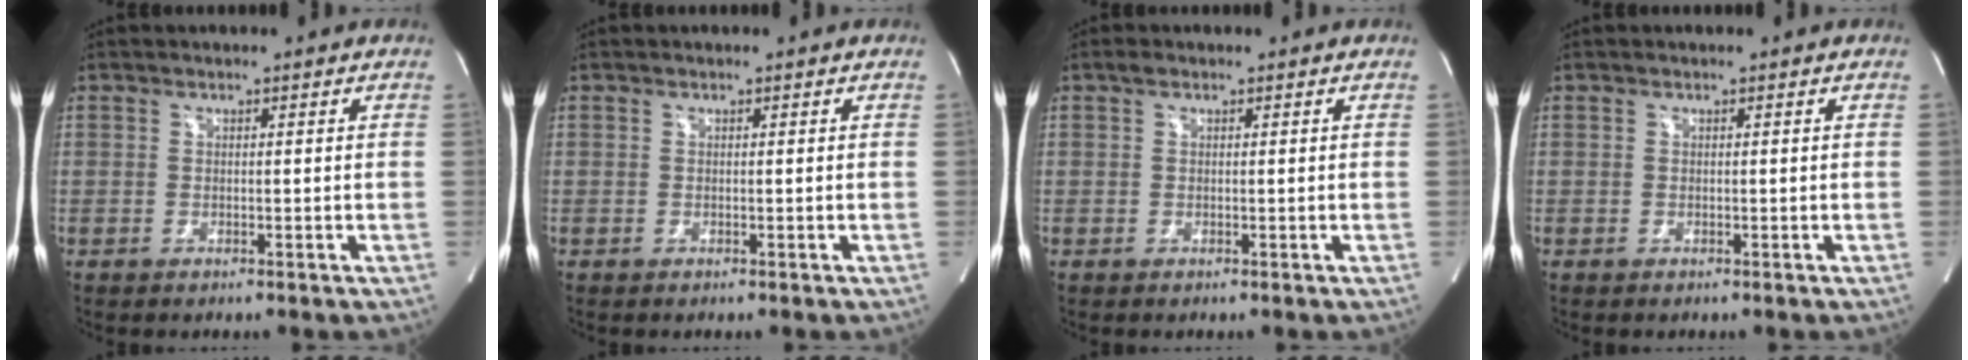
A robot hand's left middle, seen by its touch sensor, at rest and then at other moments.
{"total": 0.0}
{"total": 0.6, "force": [0.4, 0.3, 0.4], "torque": [-0.009, 0.010, 0.006]}
{"total": 0.0}